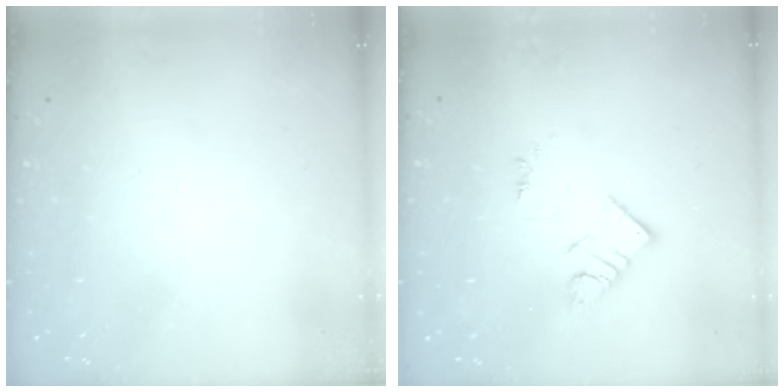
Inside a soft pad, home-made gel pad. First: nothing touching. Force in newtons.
{"total": 6.9, "press": 6.8, "slide": 0.3}